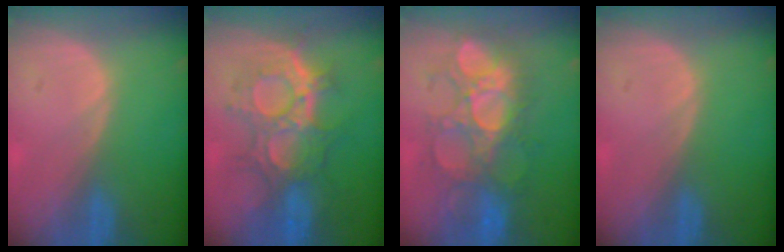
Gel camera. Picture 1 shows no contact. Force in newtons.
{"total": 9.4, "press": 9.4, "slide": 1.1}
{"total": 9.6, "press": 9.6, "slide": 0.1}
{"total": 0.0}